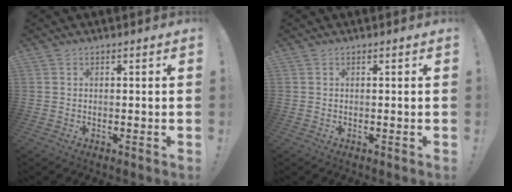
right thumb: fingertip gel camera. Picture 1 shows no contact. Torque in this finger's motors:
{"motor_torque": [0.00, 0.00, 0.00, 0.00, 0.00]}